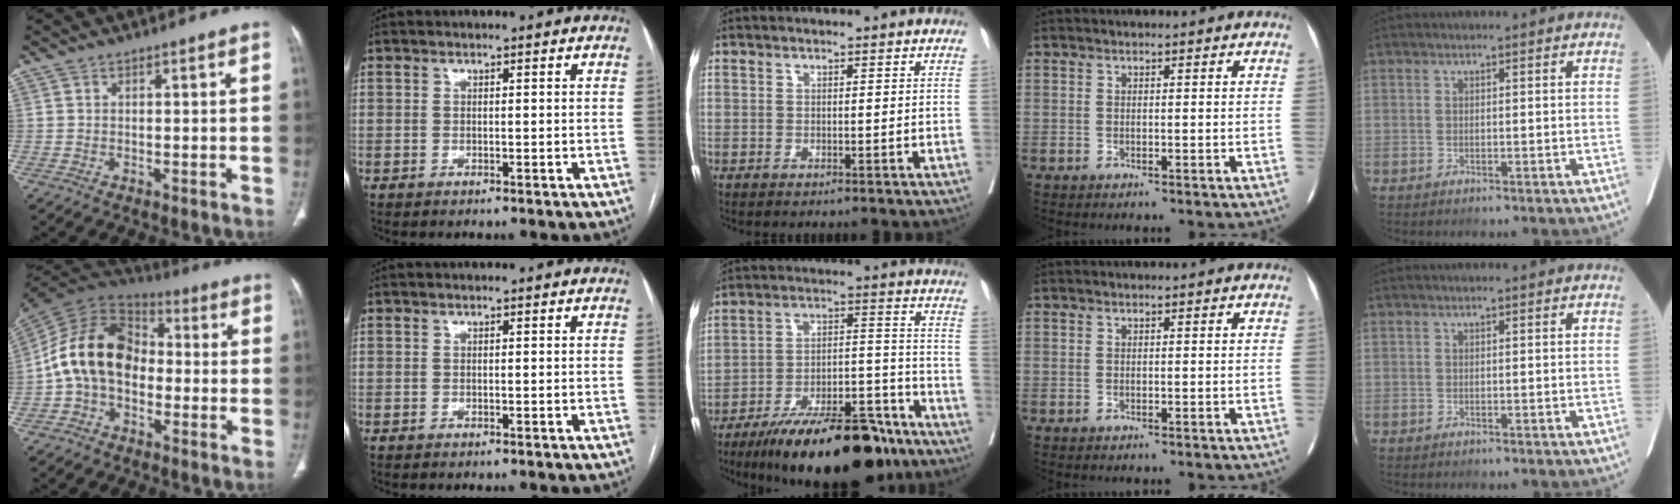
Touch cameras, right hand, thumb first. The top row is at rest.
{"thumb": {"total": 15.4, "force": [-1.8, 11.0, 10.7], "torque": [-0.185, 0.045, -0.044]}, "middle": {"total": 19.9, "force": [-15.4, 4.6, 11.9], "torque": [-0.139, 0.020, -0.246]}}